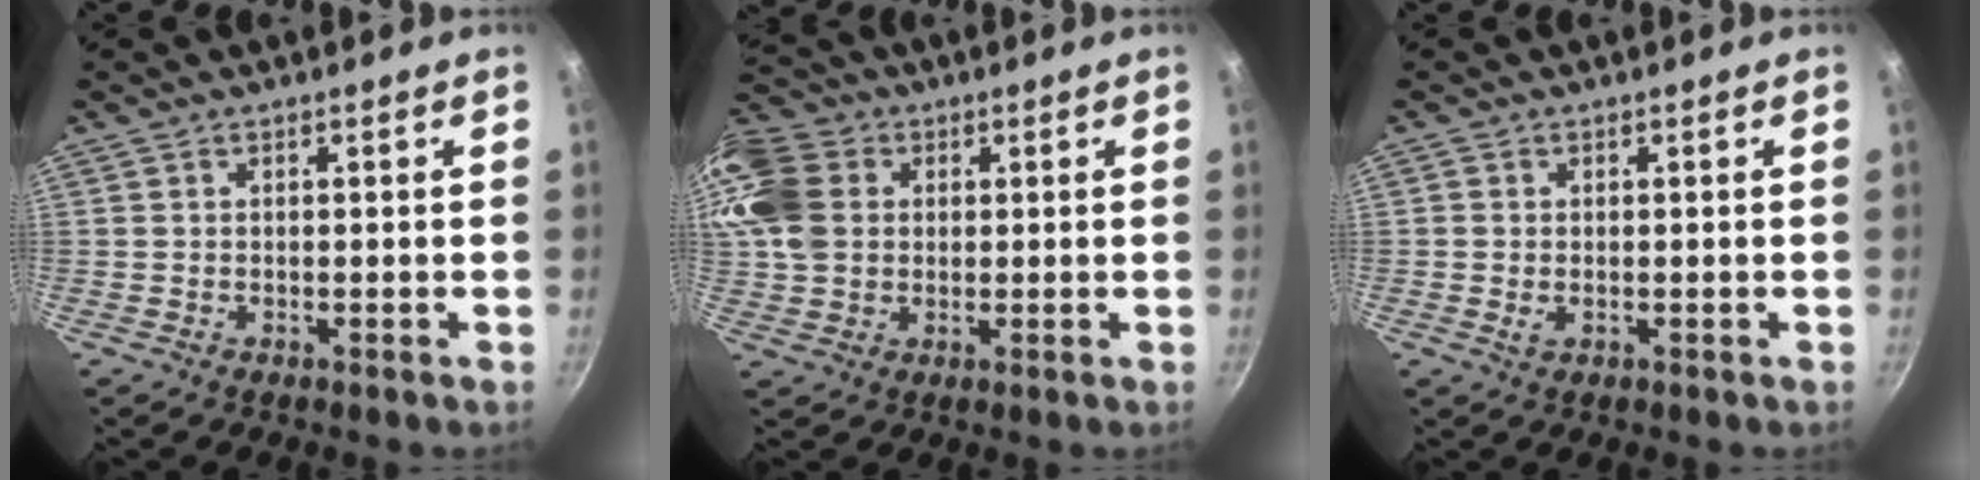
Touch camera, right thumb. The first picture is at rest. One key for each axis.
{"total": 16.8, "fx": 3.7, "fy": 13.5, "fz": 9.2, "tx": -0.199, "ty": 0.022, "tz": 0.060}
{"total": 1.7, "fx": -0.2, "fy": 1.2, "fz": 1.2, "tx": -0.023, "ty": -0.002, "tz": -0.004}